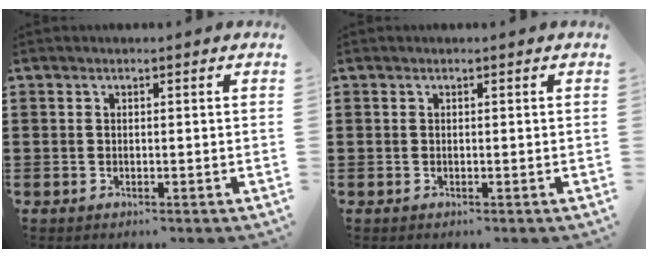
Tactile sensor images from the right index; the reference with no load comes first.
{"total": 0.0}